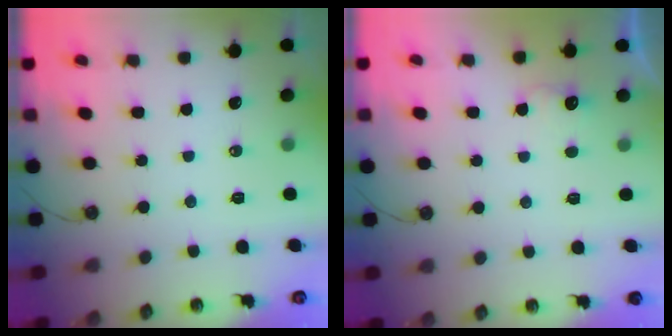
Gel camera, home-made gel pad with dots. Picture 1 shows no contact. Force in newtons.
{"total": 5.4, "press": 5.4, "slide": 0.7}